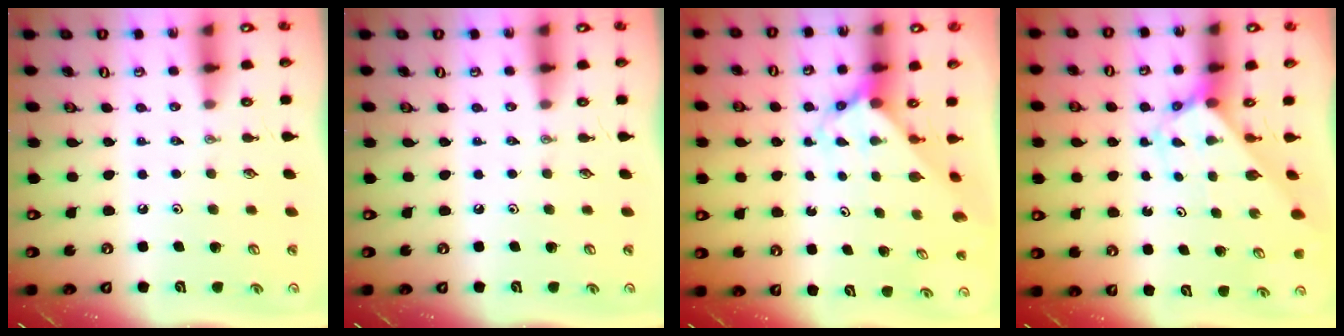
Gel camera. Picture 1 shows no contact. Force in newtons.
{"total": 0.0}
{"total": 3.4, "press": 3.4, "slide": 0.3}
{"total": 2.7, "press": 2.7, "slide": 0.1}